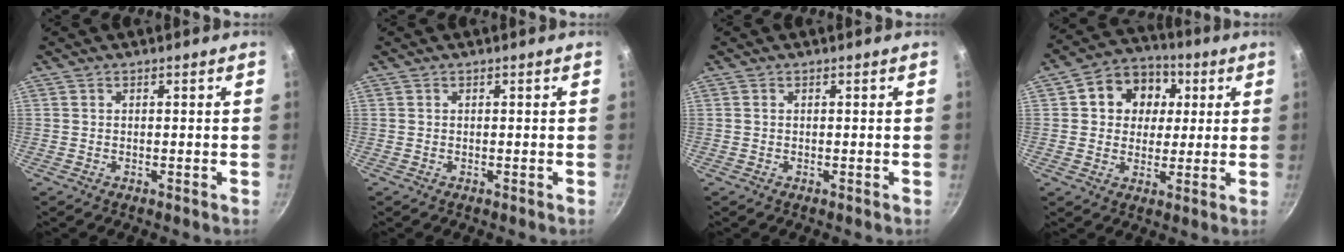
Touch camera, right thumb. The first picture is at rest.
{"total": 0.0}
{"total": 0.0}
{"total": 11.9, "force": [3.1, 9.9, 5.8], "torque": [-0.060, 0.010, 0.037]}